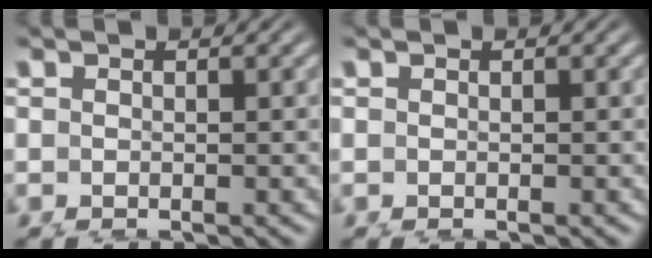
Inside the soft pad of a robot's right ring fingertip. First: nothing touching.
{"total": 0.0}